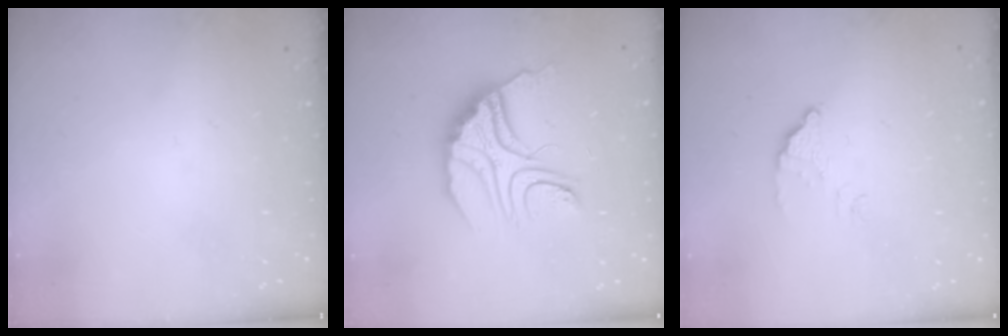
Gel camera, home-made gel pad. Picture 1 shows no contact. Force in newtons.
{"total": 17.0, "press": 16.9, "slide": 1.4}
{"total": 2.9, "press": 2.9, "slide": 0.1}